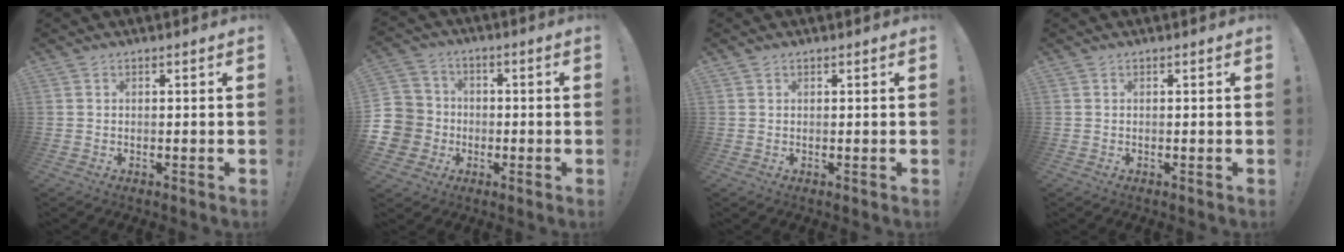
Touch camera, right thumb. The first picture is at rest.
{"total": 9.3, "force": [-2.0, 8.9, 2.0], "torque": [-0.043, 0.018, -0.031]}
{"total": 0.5, "force": [0.4, 0.4, 0.0], "torque": [0.002, -0.001, 0.008]}
{"total": 0.0}